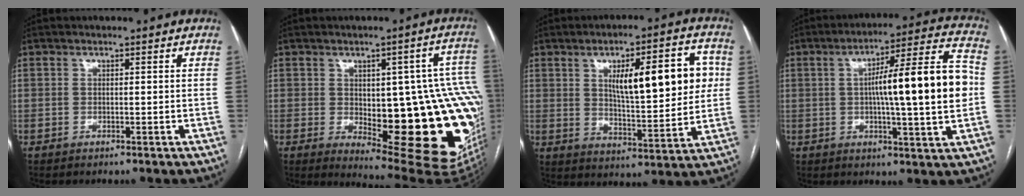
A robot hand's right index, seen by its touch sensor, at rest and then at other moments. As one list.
[{"total": 23.7, "force": [-2.5, 6.8, 22.6], "torque": [-0.201, 0.011, -0.008]}, {"total": 15.5, "force": [3.9, 4.3, 14.4], "torque": [-0.206, 0.019, 0.065]}, {"total": 17.1, "force": [0.4, 0.9, 17.0], "torque": [-0.261, 0.018, -0.001]}]